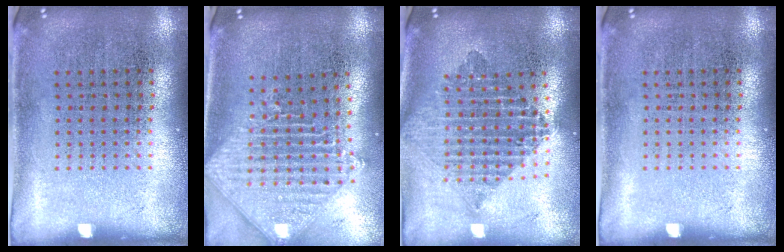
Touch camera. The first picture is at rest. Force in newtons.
{"total": 2.3, "press": 1.8, "slide": 1.4}
{"total": 2.1, "press": 1.7, "slide": 1.3}
{"total": 0.0}